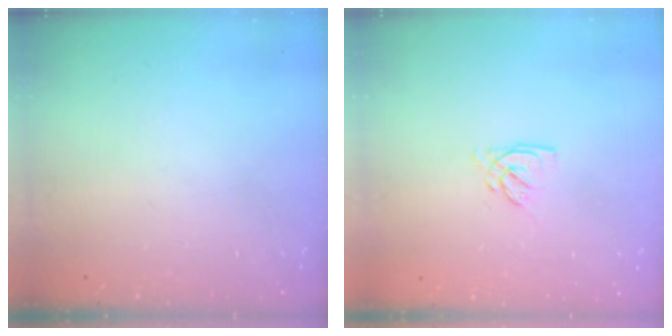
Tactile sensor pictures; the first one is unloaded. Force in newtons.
{"total": 2.8, "press": 2.8, "slide": 0.1}